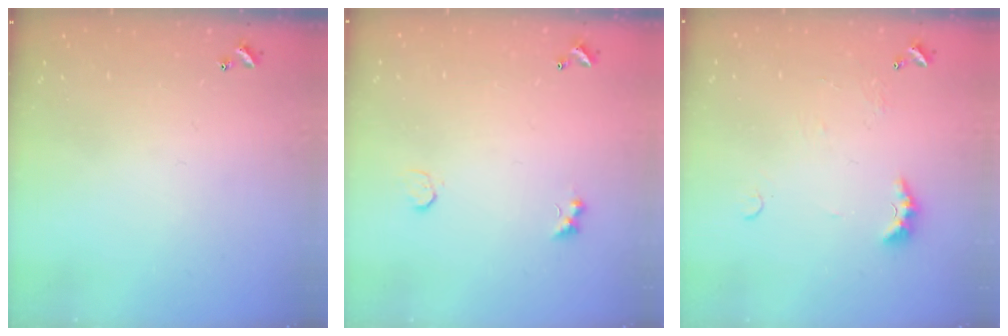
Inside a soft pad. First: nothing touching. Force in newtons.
{"total": 2.1, "press": 2.0, "slide": 0.6}
{"total": 3.9, "press": 3.8, "slide": 0.8}